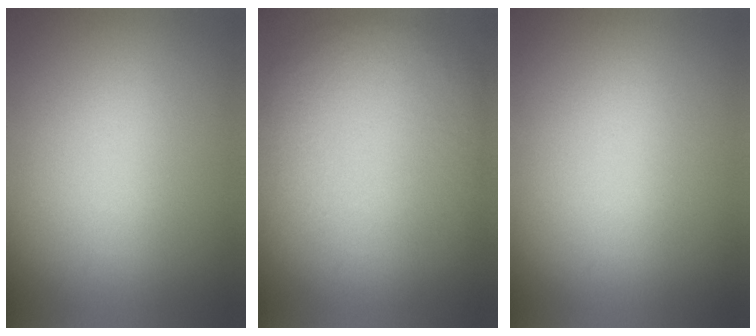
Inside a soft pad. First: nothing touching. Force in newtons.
{"total": 2.2}
{"total": 0.0}